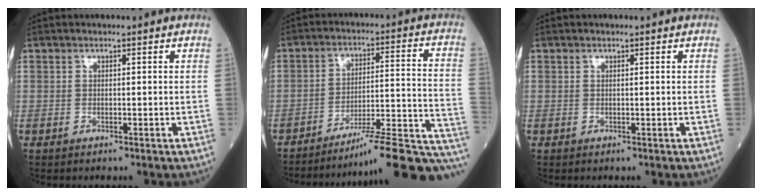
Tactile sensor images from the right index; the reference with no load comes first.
{"total": 19.1, "force": [-17.0, -0.6, 8.7], "torque": [-0.061, 0.020, -0.239]}
{"total": 0.0}